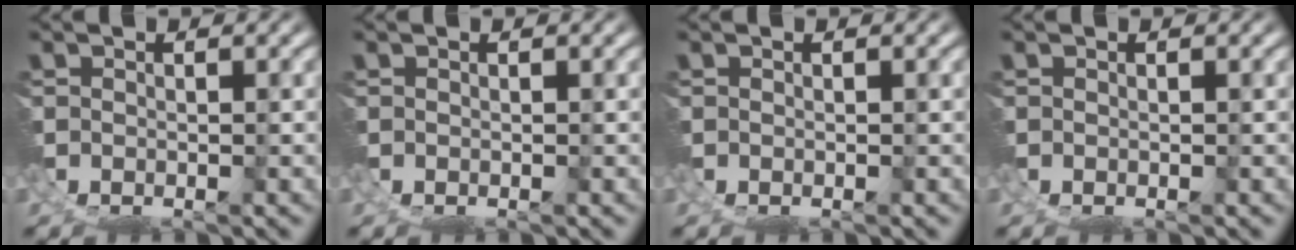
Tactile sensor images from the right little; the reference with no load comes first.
{"total": 2.2, "force": [-0.2, -2.1, -0.5], "torque": [0.026, -0.009, 0.009]}
{"total": 0.0}
{"total": 0.0}